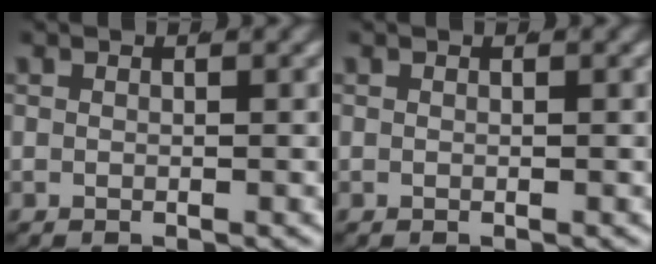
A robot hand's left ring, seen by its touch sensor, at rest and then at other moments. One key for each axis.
{"total": 0.0}